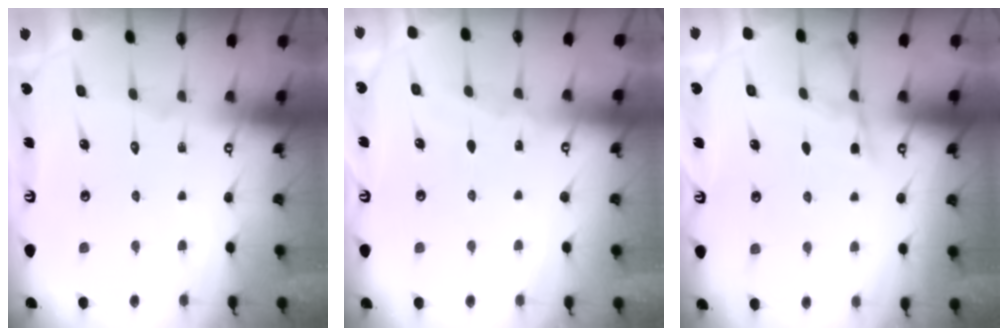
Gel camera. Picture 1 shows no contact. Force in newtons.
{"total": 2.7, "press": 2.7, "slide": 0.4}
{"total": 5.6, "press": 5.6, "slide": 0.6}